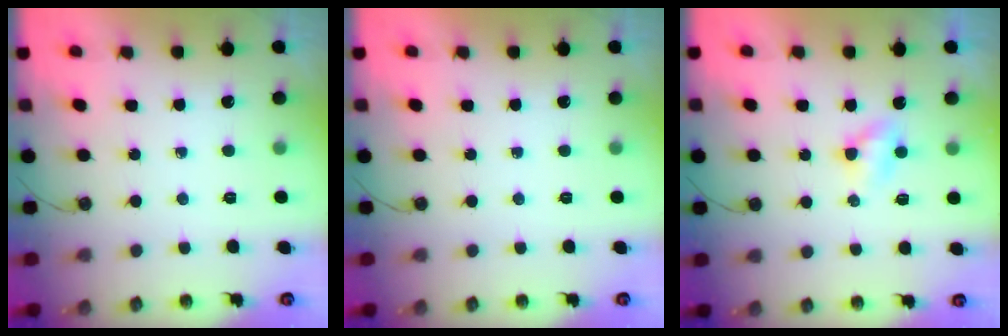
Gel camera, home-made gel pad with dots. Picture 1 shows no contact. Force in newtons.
{"total": 0.0}
{"total": 3.0, "press": 3.0, "slide": 0.3}